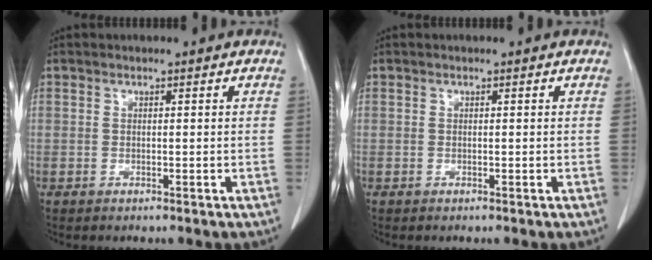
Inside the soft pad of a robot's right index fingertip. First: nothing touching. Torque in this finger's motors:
{"motor_torque": [-0.02, 0.02, -0.01, 0.01]}